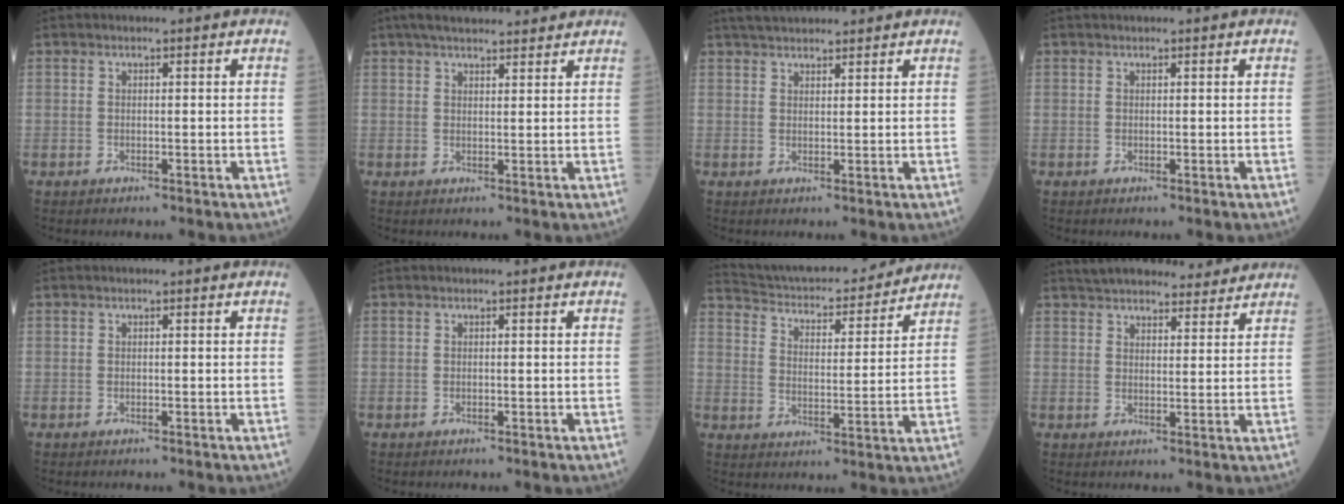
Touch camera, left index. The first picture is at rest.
{"total": 10.3, "force": [9.0, 2.2, 4.5], "torque": [-0.062, 0.030, 0.125]}
{"total": 7.2, "force": [6.5, 1.6, 2.7], "torque": [-0.041, 0.034, 0.103]}
{"total": 1.9, "force": [1.7, 0.3, 0.7], "torque": [-0.007, 0.025, 0.026]}
{"total": 0.0}
{"total": 0.0}
{"total": 18.4, "force": [17.3, 2.8, 5.5], "torque": [-0.086, -0.001, 0.245]}
{"total": 13.8, "force": [12.6, 3.4, 4.4], "torque": [-0.054, 0.022, 0.176]}